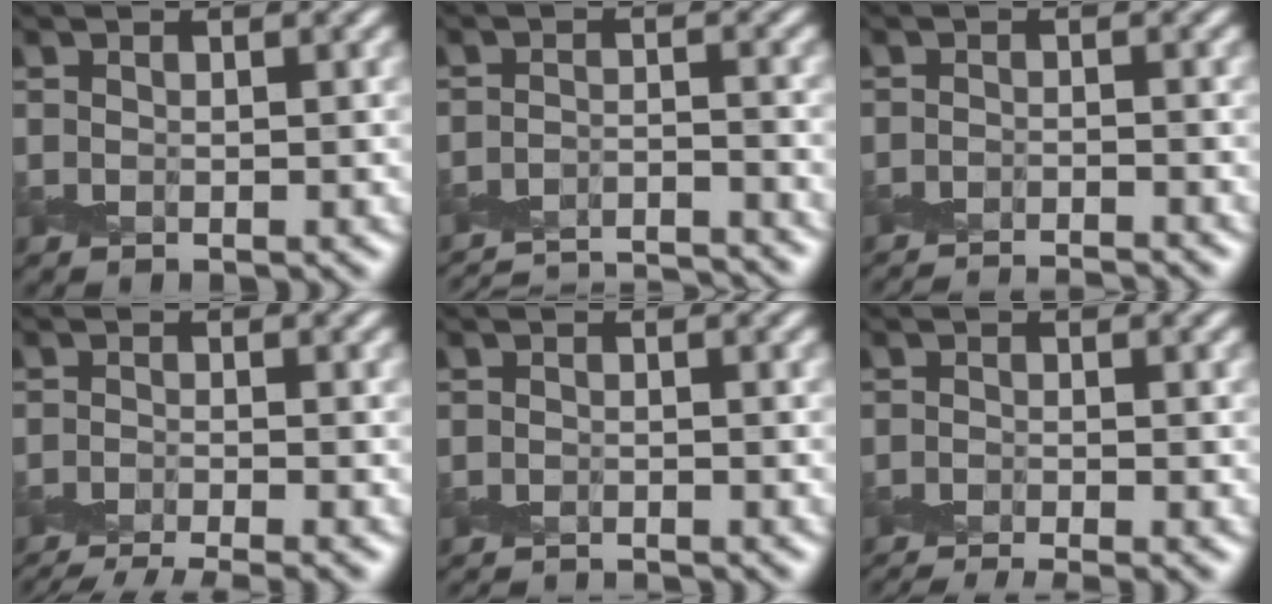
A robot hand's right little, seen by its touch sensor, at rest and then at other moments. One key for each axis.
{"total": 11.1, "fx": -10.9, "fy": 1.7, "fz": 1.4, "tx": -0.006, "ty": -0.004, "tz": -0.159}
{"total": 4.3, "fx": -4.2, "fy": -0.3, "fz": 0.9, "tx": -0.013, "ty": -0.015, "tz": -0.070}
{"total": 5.6, "fx": -4.5, "fy": 0.9, "fz": 3.3, "tx": -0.060, "ty": -0.031, "tz": -0.071}
{"total": 2.1, "fx": -2.0, "fy": -0.4, "fz": -0.1, "tx": 0.002, "ty": -0.008, "tz": -0.044}
{"total": 3.4, "fx": -2.7, "fy": 0.2, "fz": 2.1, "tx": -0.041, "ty": -0.017, "tz": -0.051}